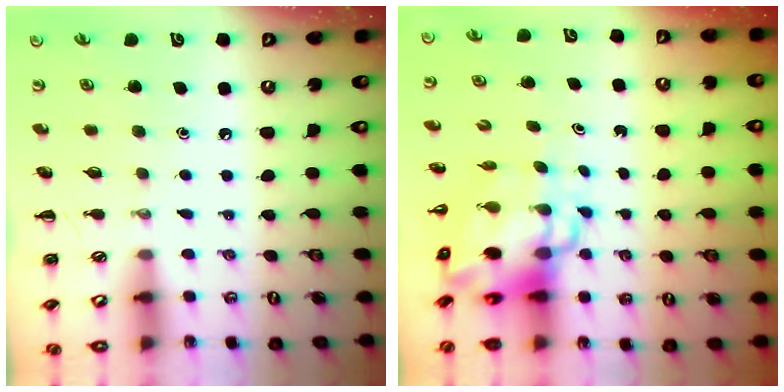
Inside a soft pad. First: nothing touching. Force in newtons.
{"total": 9.4, "press": 9.0, "slide": 2.8}